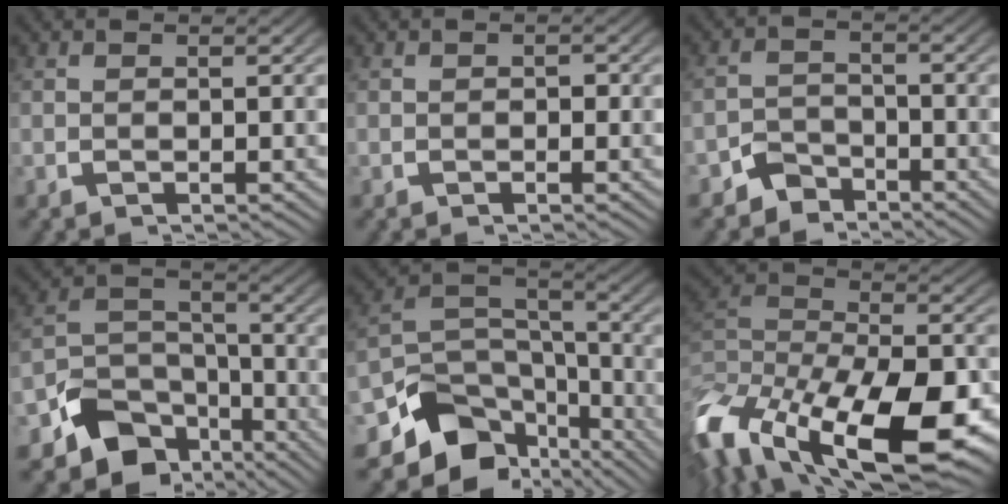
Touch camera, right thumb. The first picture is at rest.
{"total": 0.5, "force": [-0.3, 0.4, 0.2], "torque": [-0.003, -0.005, -0.005]}
{"total": 3.5, "force": [-3.0, 1.8, 0.4], "torque": [0.006, -0.011, -0.056]}
{"total": 9.0, "force": [-4.9, 6.2, 4.4], "torque": [-0.071, -0.021, -0.080]}
{"total": 11.2, "force": [-4.8, 7.6, 6.7], "torque": [-0.122, -0.030, -0.073]}
{"total": 16.8, "force": [-4.7, 10.5, 12.2], "torque": [-0.273, -0.076, -0.038]}